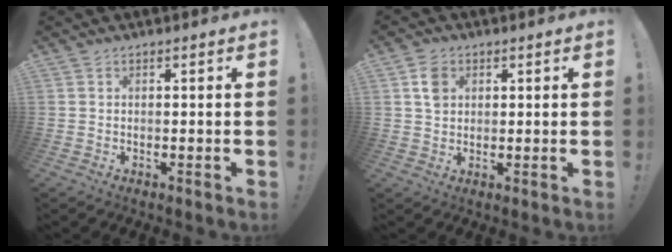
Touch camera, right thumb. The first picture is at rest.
{"total": 5.1, "force": [1.6, 3.9, 2.8], "torque": [-0.037, 0.001, 0.031]}